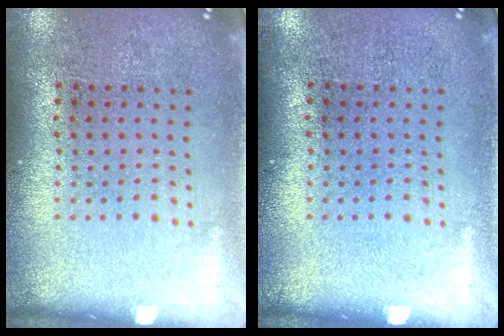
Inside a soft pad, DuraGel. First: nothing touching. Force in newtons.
{"total": 0.0}